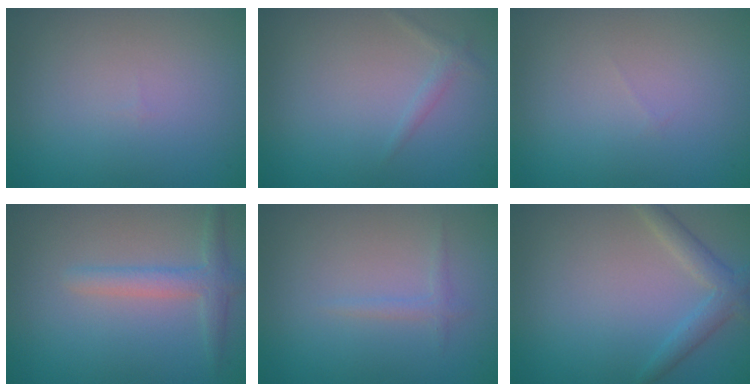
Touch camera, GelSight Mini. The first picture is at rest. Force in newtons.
{"total": 0.9, "press": 0.9, "slide": 0.0}
{"total": 0.0}
{"total": 2.4, "press": 2.4, "slide": 0.1}
{"total": 0.8, "press": 0.8, "slide": 0.0}
{"total": 2.3, "press": 2.3, "slide": 0.2}